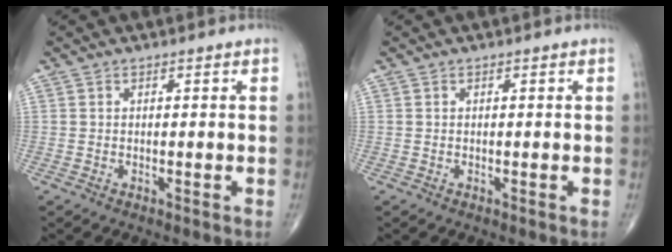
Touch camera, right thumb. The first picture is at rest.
{"total": 0.0}